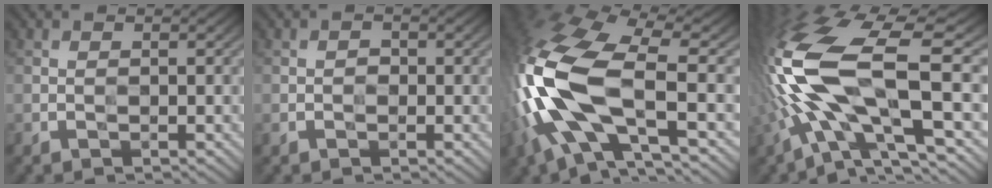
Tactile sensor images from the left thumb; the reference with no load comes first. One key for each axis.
{"total": 1.2, "fx": -0.4, "fy": 1.0, "fz": 0.6, "tx": -0.010, "ty": -0.002, "tz": -0.011}
{"total": 17.7, "fx": -3.2, "fy": 7.8, "fz": 15.5, "tx": -0.384, "ty": -0.019, "tz": -0.053}
{"total": 17.3, "fx": -1.6, "fy": 6.5, "fz": 16.0, "tx": -0.358, "ty": 0.005, "tz": -0.028}